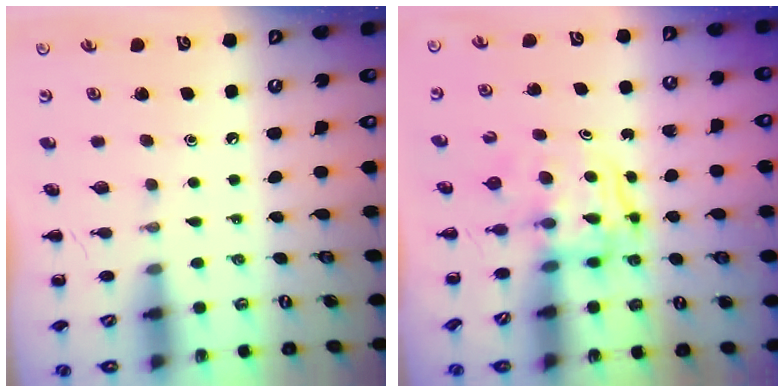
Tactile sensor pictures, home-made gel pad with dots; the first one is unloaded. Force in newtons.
{"total": 3.7, "press": 3.6, "slide": 0.3}